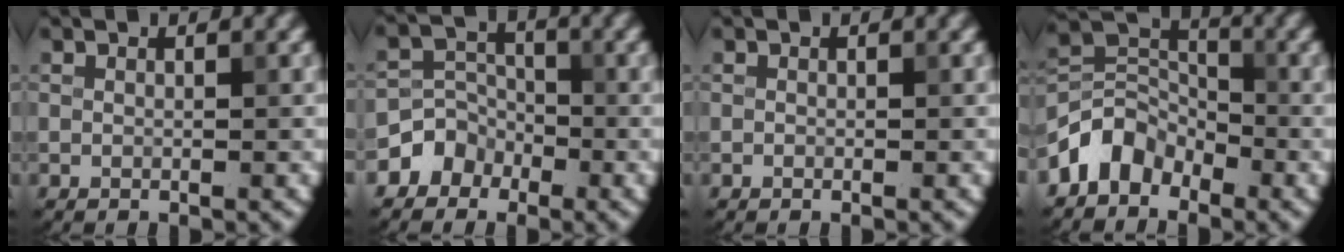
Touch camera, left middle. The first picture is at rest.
{"total": 3.3, "force": [-1.9, 2.7, 0.4], "torque": [0.018, 0.014, -0.048]}
{"total": 0.0}
{"total": 4.1, "force": [-2.8, 2.8, 1.2], "torque": [-0.018, 0.009, -0.063]}